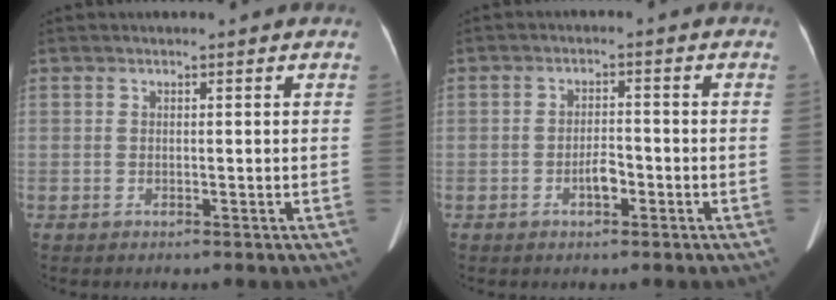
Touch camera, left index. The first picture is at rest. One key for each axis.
{"total": 2.8, "fx": -1.5, "fy": 1.1, "fz": 2.1, "tx": -0.038, "ty": 0.003, "tz": -0.026}